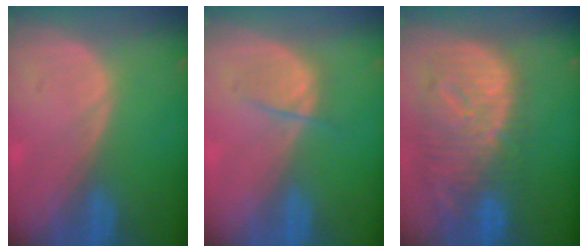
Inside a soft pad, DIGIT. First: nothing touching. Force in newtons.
{"total": 2.6, "press": 2.5, "slide": 0.5}
{"total": 12.5, "press": 10.8, "slide": 6.4}